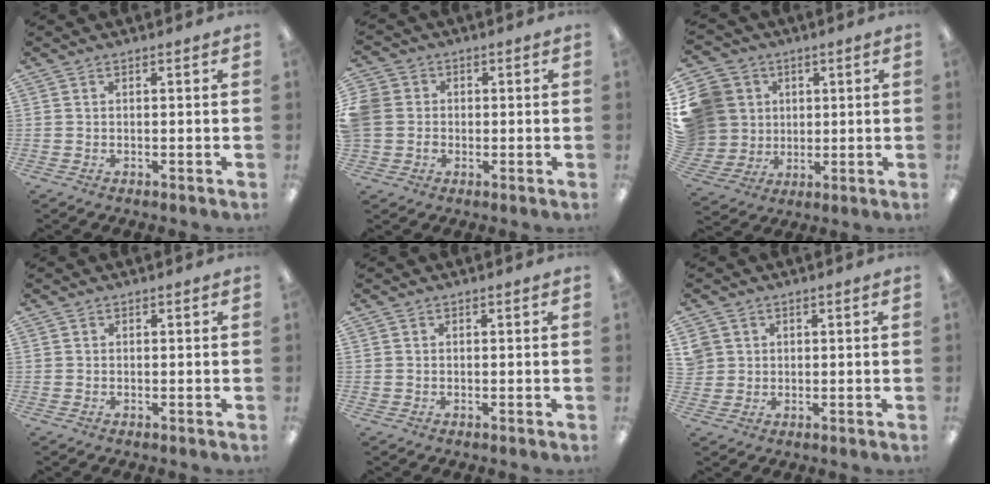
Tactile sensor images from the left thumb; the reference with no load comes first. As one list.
[{"total": 6.7, "force": [-0.2, 6.3, 2.2], "torque": [-0.062, 0.022, 0.000]}, {"total": 14.9, "force": [3.5, 13.6, 5.0], "torque": [-0.130, -0.002, 0.081]}, {"total": 0.6, "force": [0.1, 0.6, -0.1], "torque": [0.003, 0.005, 0.001]}, {"total": 0.9, "force": [0.2, 0.9, 0.0], "torque": [0.000, 0.006, 0.002]}, {"total": 3.9, "force": [1.2, 3.7, 0.2], "torque": [-0.008, 0.006, 0.022]}]